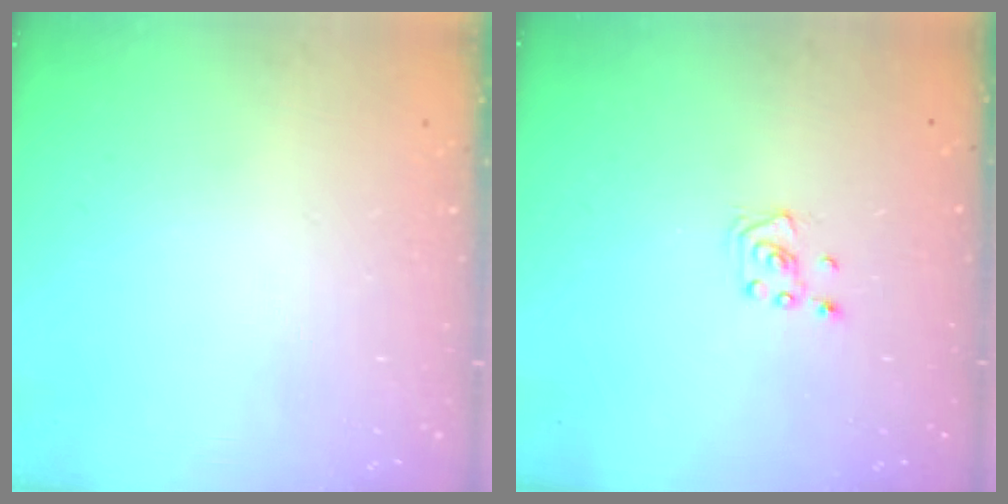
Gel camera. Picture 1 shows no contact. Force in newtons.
{"total": 3.0, "press": 2.9, "slide": 0.3}